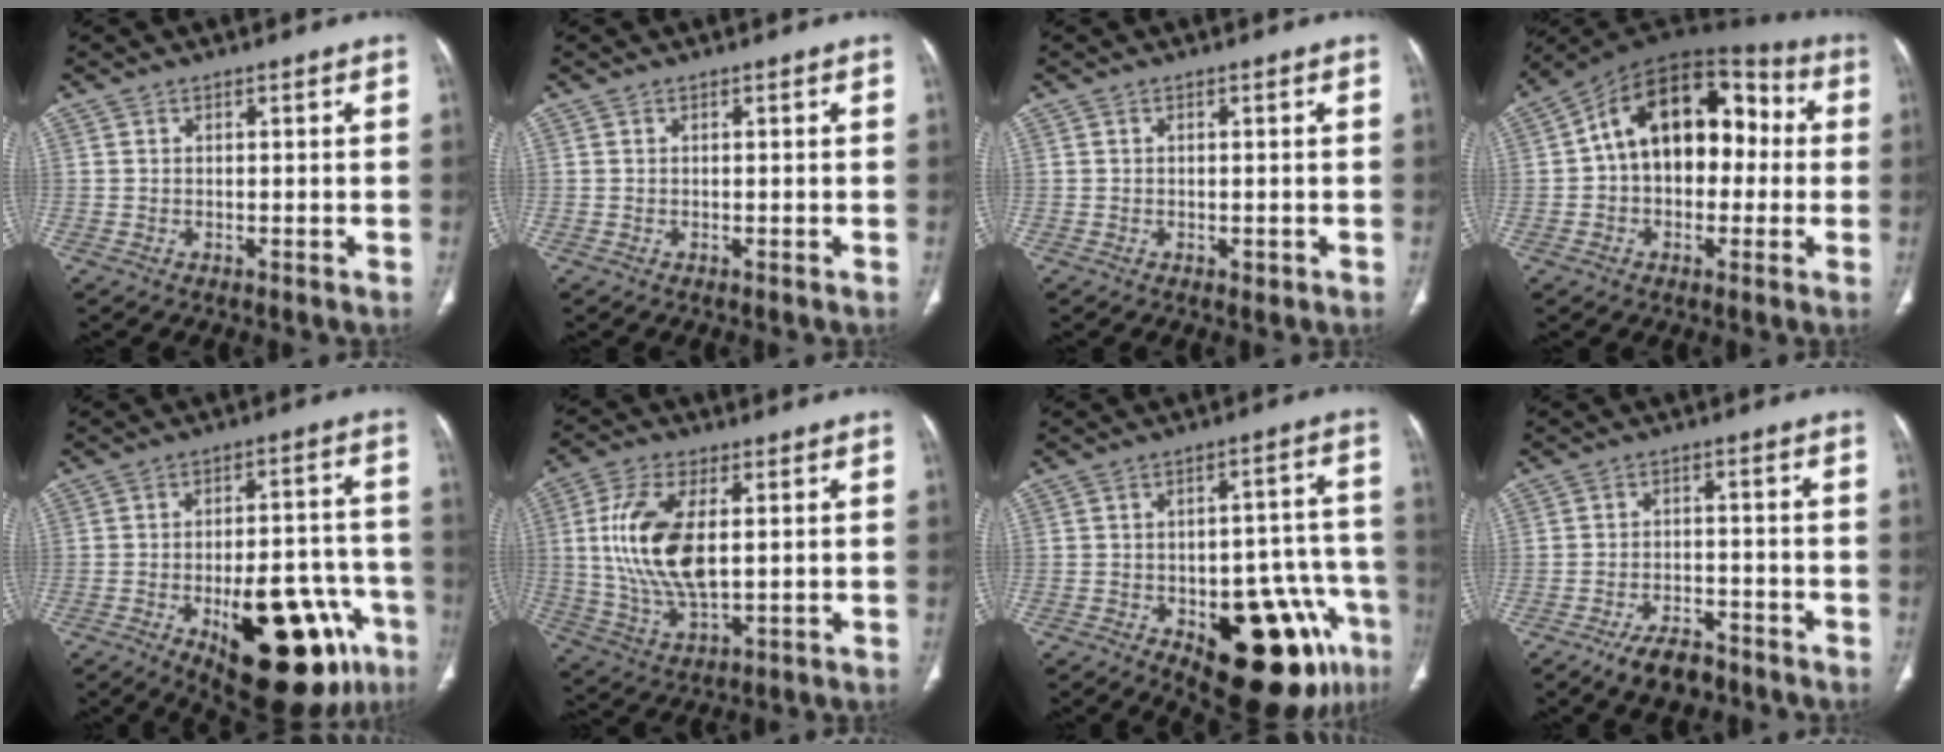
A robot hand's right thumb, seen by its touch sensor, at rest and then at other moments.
{"total": 0.0}
{"total": 0.9, "force": [-0.2, 0.6, 0.6], "torque": [-0.008, -0.001, -0.001]}
{"total": 18.0, "force": [1.0, 11.8, 13.5], "torque": [-0.168, 0.056, 0.006]}
{"total": 25.5, "force": [-10.9, 11.1, 20.2], "torque": [-0.204, 0.042, -0.134]}
{"total": 15.0, "force": [1.9, 7.2, 13.1], "torque": [-0.269, -0.010, 0.043]}
{"total": 21.3, "force": [-9.6, 8.9, 16.9], "torque": [-0.163, 0.053, -0.111]}
{"total": 6.8, "force": [-5.0, 3.1, 3.4], "torque": [-0.053, 0.025, -0.082]}